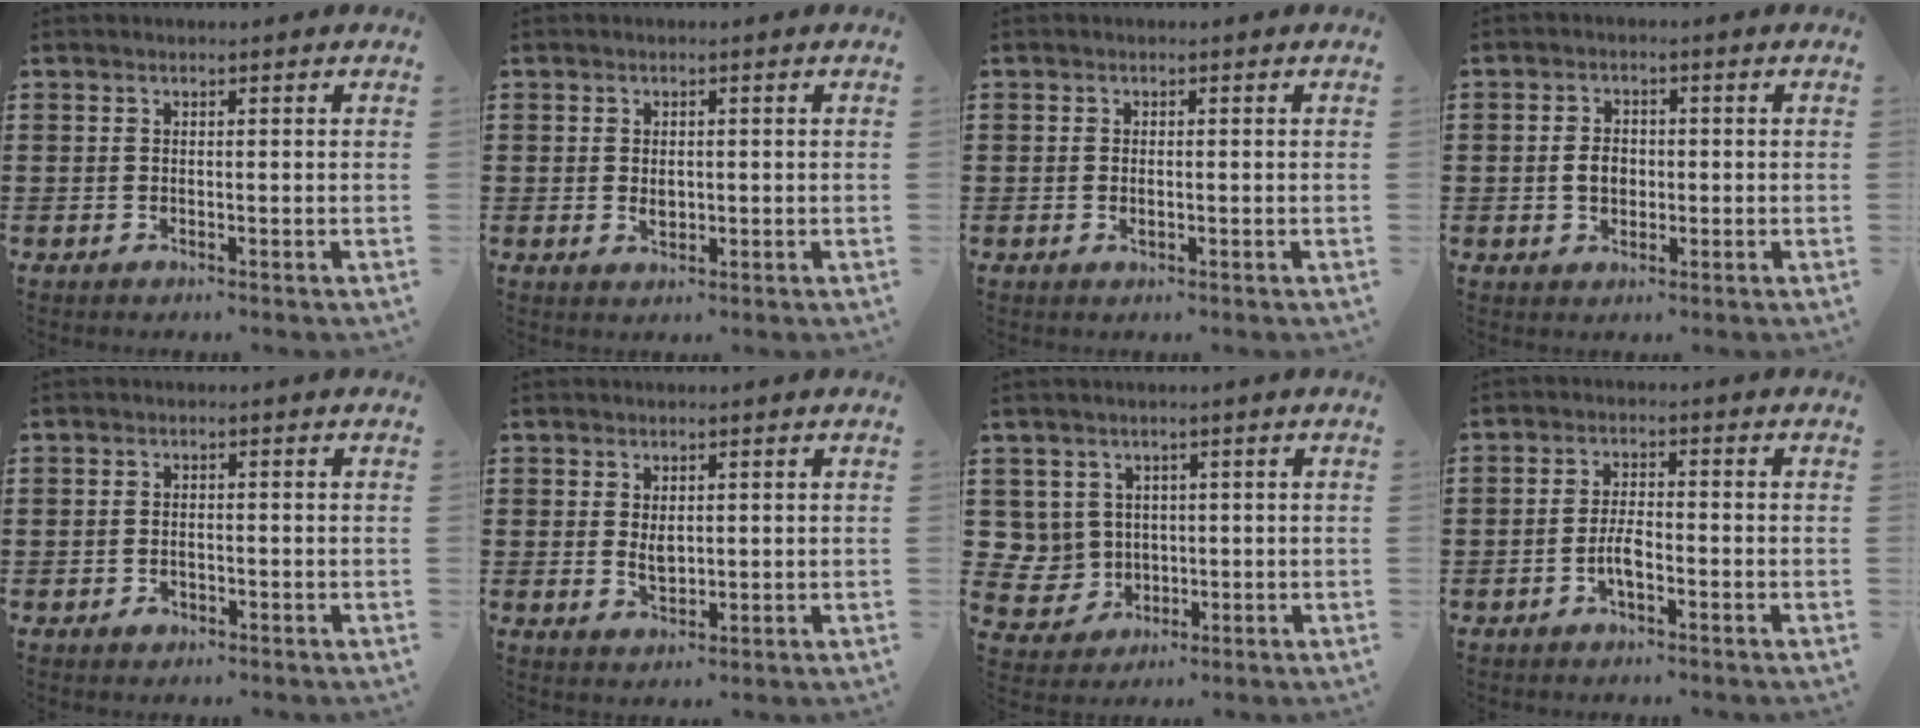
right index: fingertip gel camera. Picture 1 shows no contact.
{"total": 1.7, "force": [0.1, 1.0, 1.3], "torque": [-0.027, 0.005, 0.002]}
{"total": 1.1, "force": [-0.1, 0.4, 1.0], "torque": [-0.020, -0.002, -0.002]}
{"total": 3.3, "force": [-0.4, 2.4, 2.2], "torque": [-0.038, 0.003, -0.011]}
{"total": 1.2, "force": [-0.7, 0.7, 0.6], "torque": [-0.015, -0.004, -0.014]}
{"total": 2.5, "force": [0.3, 1.4, 2.0], "torque": [-0.033, 0.000, 0.005]}
{"total": 4.2, "force": [0.8, 4.1, 0.3], "torque": [-0.029, 0.012, 0.016]}
{"total": 3.6, "force": [-1.5, 1.2, 3.1], "torque": [-0.076, -0.002, -0.034]}